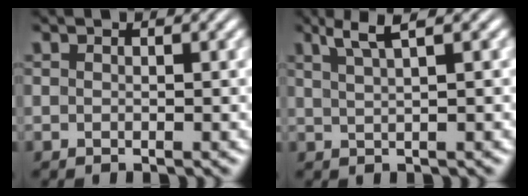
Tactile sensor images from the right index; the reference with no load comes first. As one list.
[{"total": 3.1, "force": [2.1, 0.2, 2.2], "torque": [-0.031, 0.008, 0.039]}]